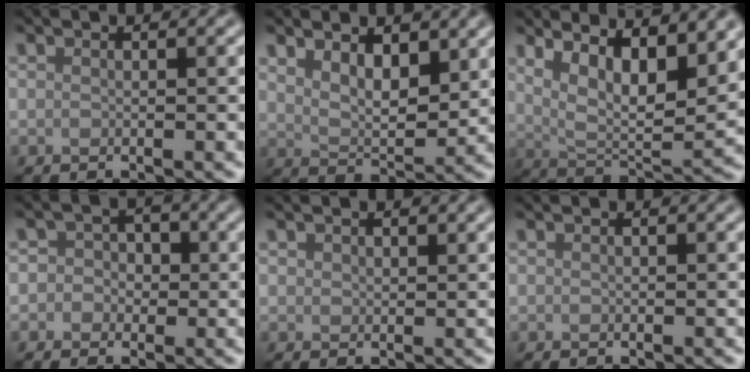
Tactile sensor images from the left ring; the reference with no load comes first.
{"total": 4.3, "force": [2.3, 2.1, 3.0], "torque": [-0.057, -0.008, 0.039]}
{"total": 9.5, "force": [4.3, 3.3, 7.8], "torque": [-0.125, -0.001, 0.071]}
{"total": 2.7, "force": [-0.1, 2.5, 0.8], "torque": [0.019, 0.008, -0.028]}
{"total": 0.9, "force": [0.7, 0.5, 0.2], "torque": [-0.005, -0.001, 0.014]}
{"total": 0.0}